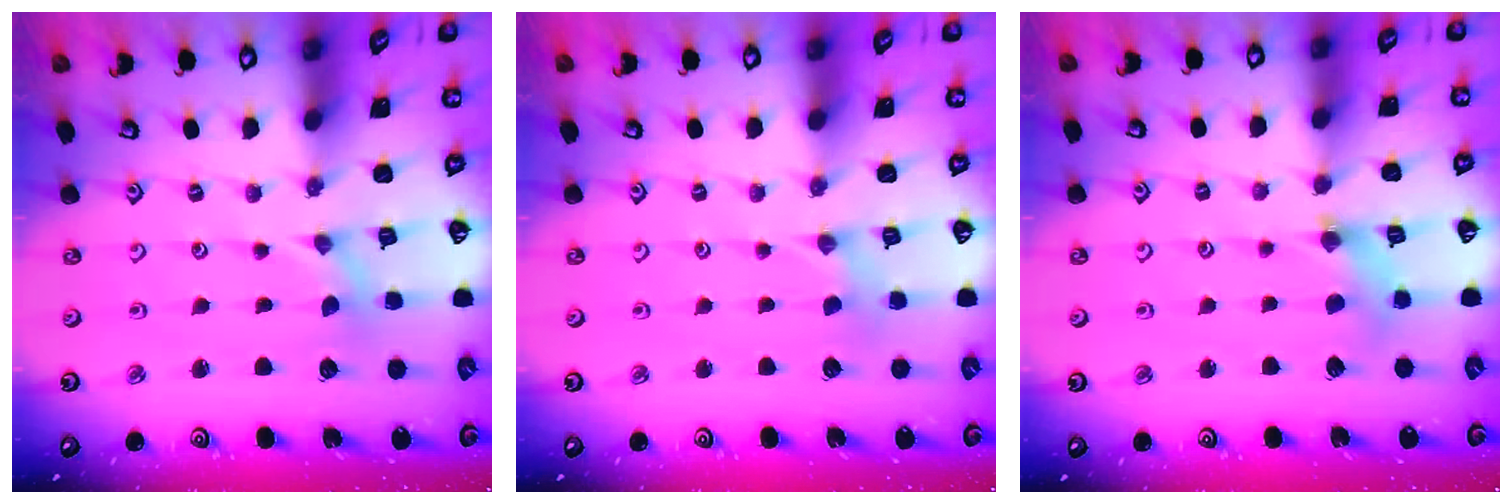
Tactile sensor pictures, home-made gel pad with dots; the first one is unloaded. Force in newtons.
{"total": 0.7, "press": 0.7, "slide": 0.1}
{"total": 4.8, "press": 4.8, "slide": 0.5}